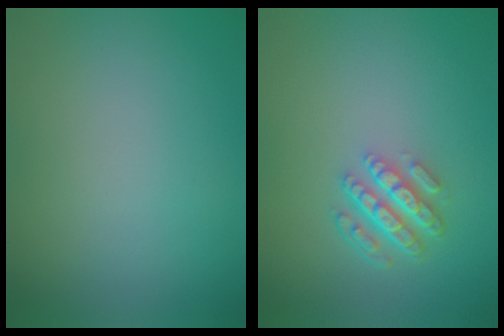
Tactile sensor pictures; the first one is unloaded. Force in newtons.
{"total": 4.4, "press": 3.3, "slide": 2.9}